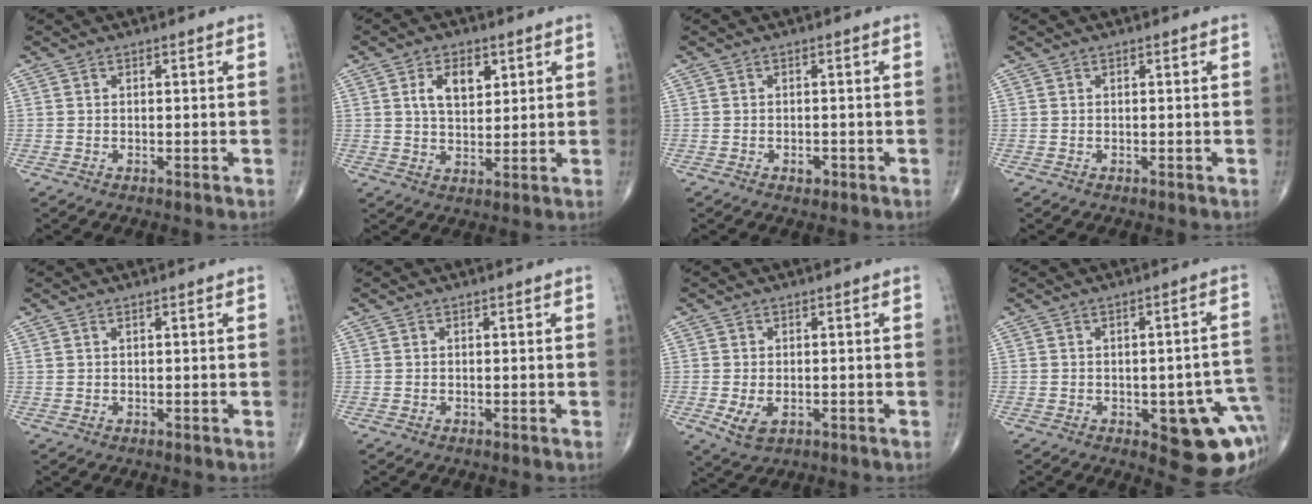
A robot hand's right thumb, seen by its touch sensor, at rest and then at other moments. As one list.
[{"total": 6.8, "force": [2.6, 3.9, 5.0], "torque": [-0.070, -0.013, 0.047]}, {"total": 1.3, "force": [-0.7, 0.8, 0.8], "torque": [-0.009, 0.002, -0.010]}, {"total": 0.0}, {"total": 0.5, "force": [0.4, 0.1, 0.3], "torque": [-0.009, 0.003, 0.012]}, {"total": 0.0}, {"total": 4.1, "force": [-1.1, 2.5, 3.1], "torque": [-0.057, -0.006, -0.011]}, {"total": 13.5, "force": [-4.2, 5.5, 11.6], "torque": [-0.094, 0.020, -0.035]}]